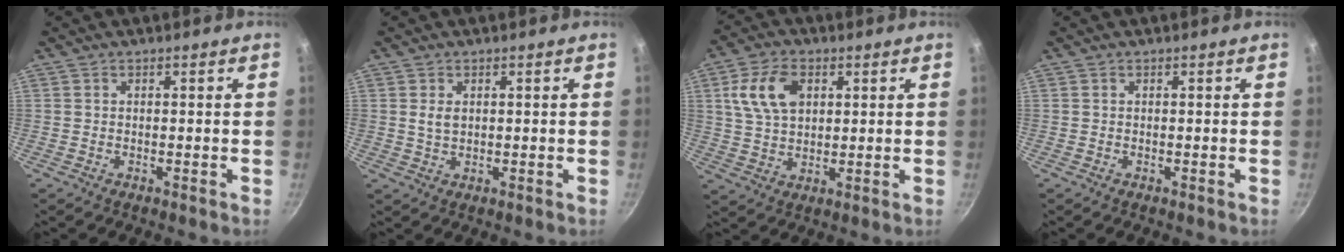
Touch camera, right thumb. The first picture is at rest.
{"total": 2.6, "force": [0.6, 1.8, 1.9], "torque": [-0.028, -0.003, 0.014]}
{"total": 10.3, "force": [3.2, 6.7, 7.1], "torque": [-0.119, 0.001, 0.057]}
{"total": 0.0}